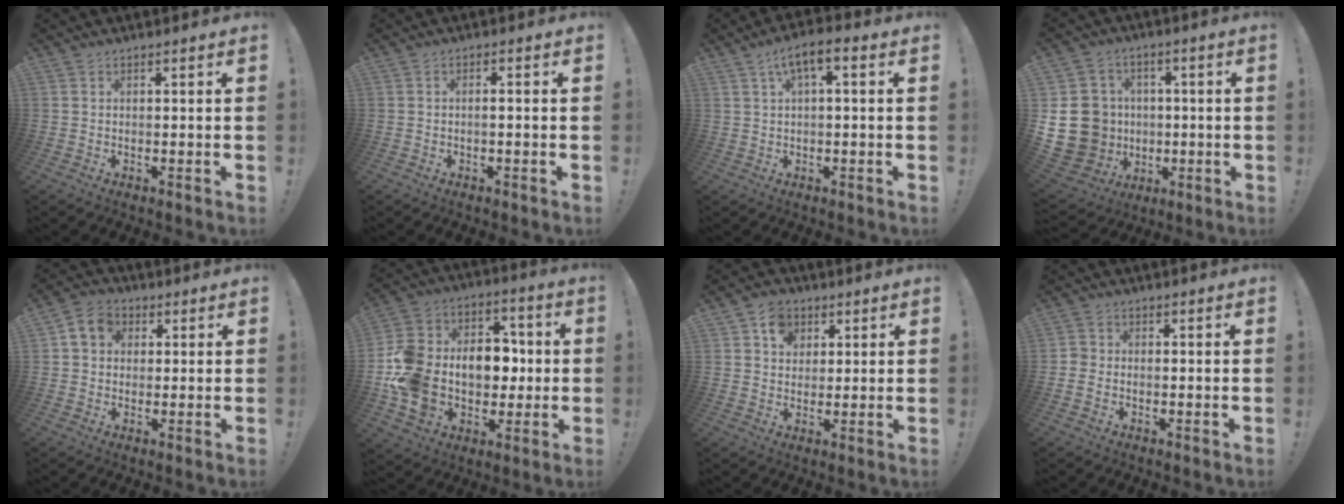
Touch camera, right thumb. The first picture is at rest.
{"total": 1.5, "force": [-0.8, 0.0, 1.3], "torque": [-0.024, 0.002, -0.015]}
{"total": 6.2, "force": [1.8, 1.9, 5.6], "torque": [-0.086, -0.006, 0.031]}
{"total": 17.3, "force": [-1.6, 15.8, 7.0], "torque": [-0.133, 0.014, 0.005]}
{"total": 7.1, "force": [2.0, 6.0, 3.2], "torque": [-0.047, 0.005, 0.041]}
{"total": 20.3, "force": [-1.4, 16.2, 12.1], "torque": [-0.227, 0.012, 0.004]}
{"total": 7.8, "force": [3.5, 6.4, 2.7], "torque": [-0.025, -0.018, 0.065]}
{"total": 2.7, "force": [-0.8, 2.2, 1.4], "torque": [-0.015, 0.005, -0.014]}